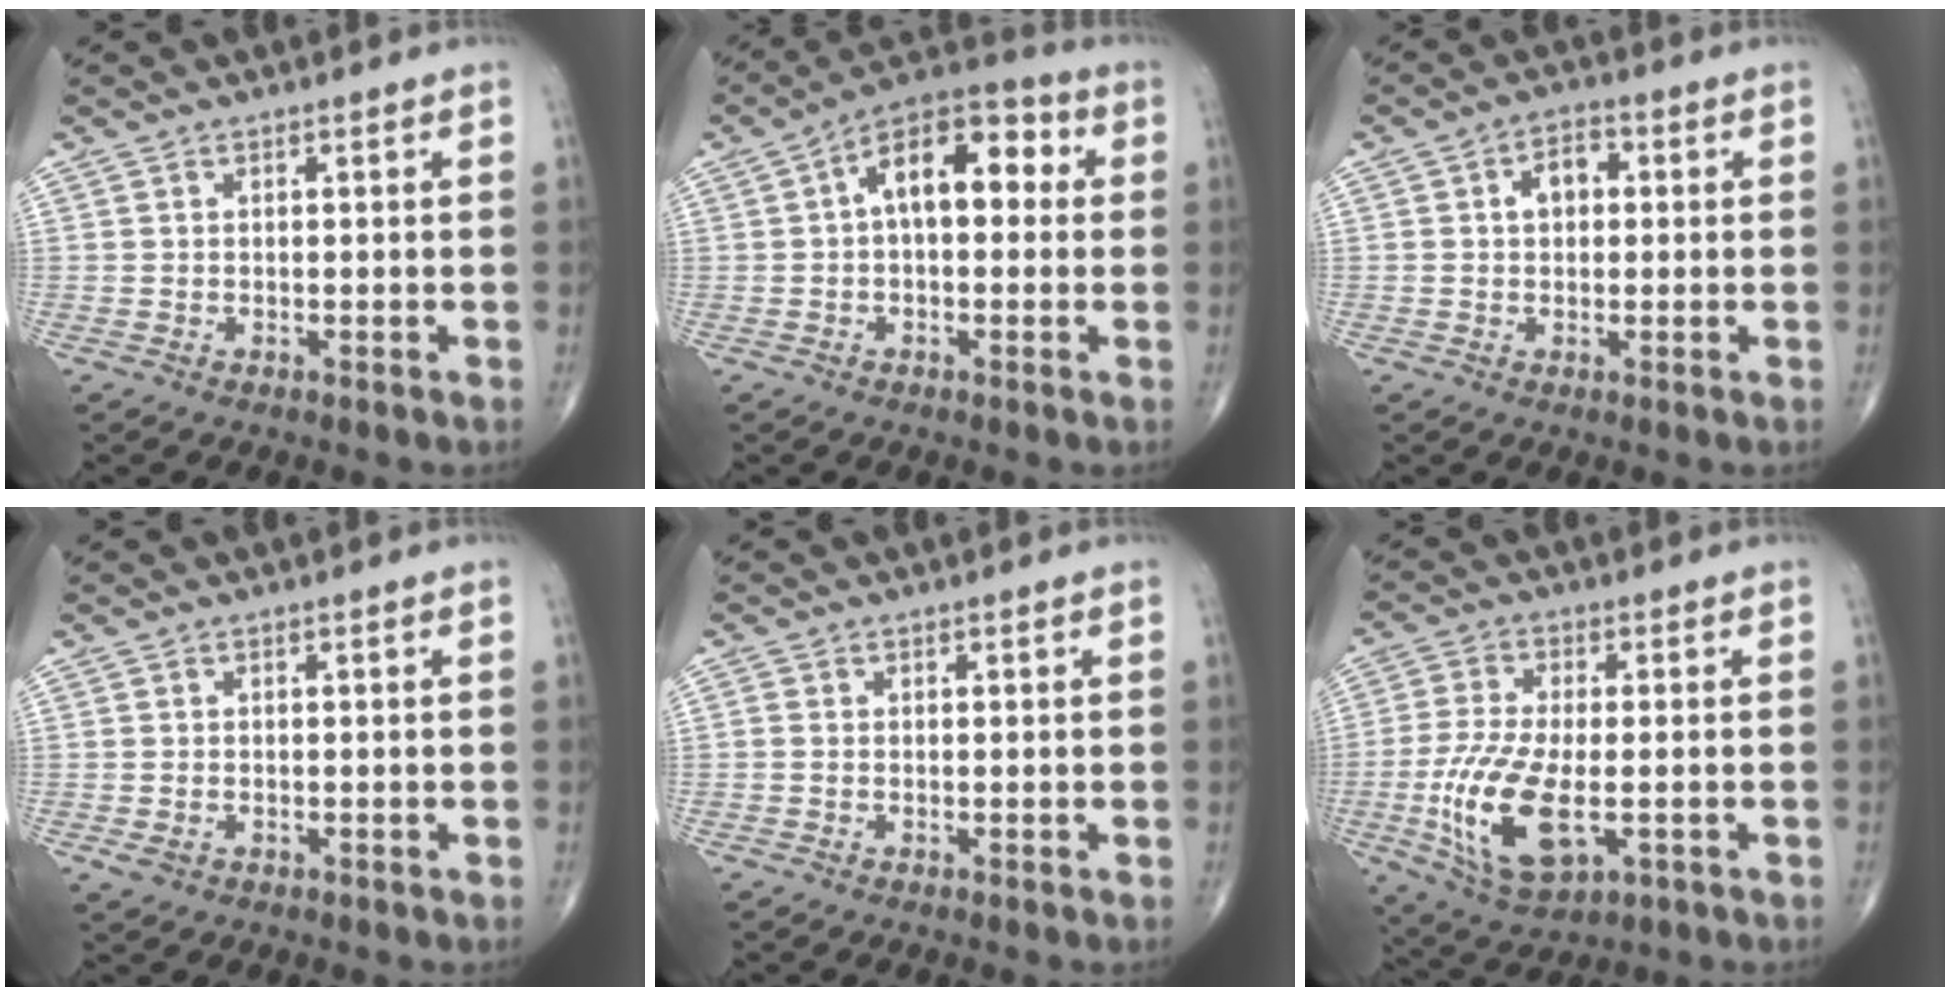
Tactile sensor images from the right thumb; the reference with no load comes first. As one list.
[{"total": 12.5, "force": [1.8, 6.8, 10.3], "torque": [-0.137, 0.039, 0.013]}, {"total": 4.9, "force": [0.7, 3.4, 3.4], "torque": [-0.044, 0.014, 0.005]}, {"total": 1.9, "force": [-0.6, 1.4, 1.2], "torque": [-0.022, 0.001, -0.006]}, {"total": 0.6, "force": [-0.2, 0.4, 0.4], "torque": [-0.006, 0.000, -0.006]}, {"total": 14.7, "force": [-3.4, 6.6, 12.7], "torque": [-0.263, -0.010, -0.052]}]